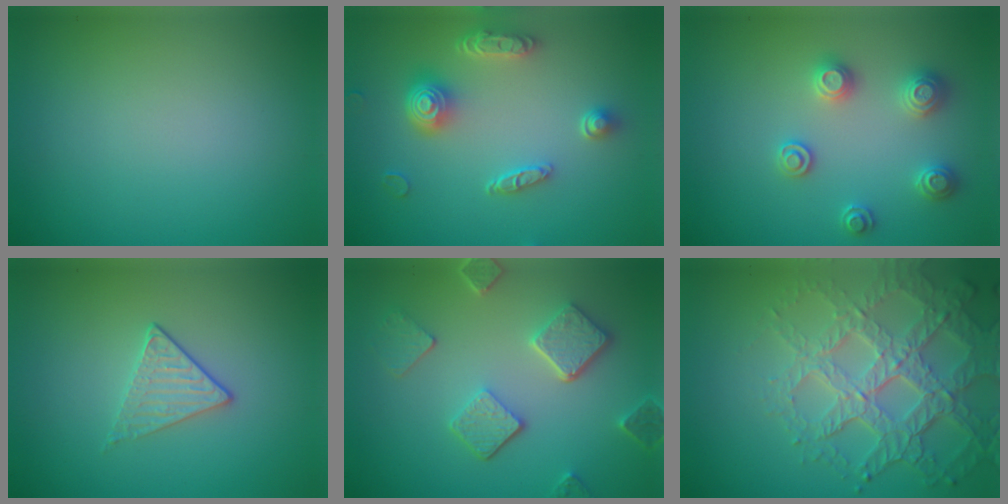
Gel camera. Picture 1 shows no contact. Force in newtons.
{"total": 4.7, "press": 3.8, "slide": 2.8}
{"total": 2.8, "press": 2.8, "slide": 0.5}
{"total": 1.7, "press": 1.4, "slide": 1.0}
{"total": 4.9, "press": 3.8, "slide": 3.1}
{"total": 6.9, "press": 5.0, "slide": 4.9}